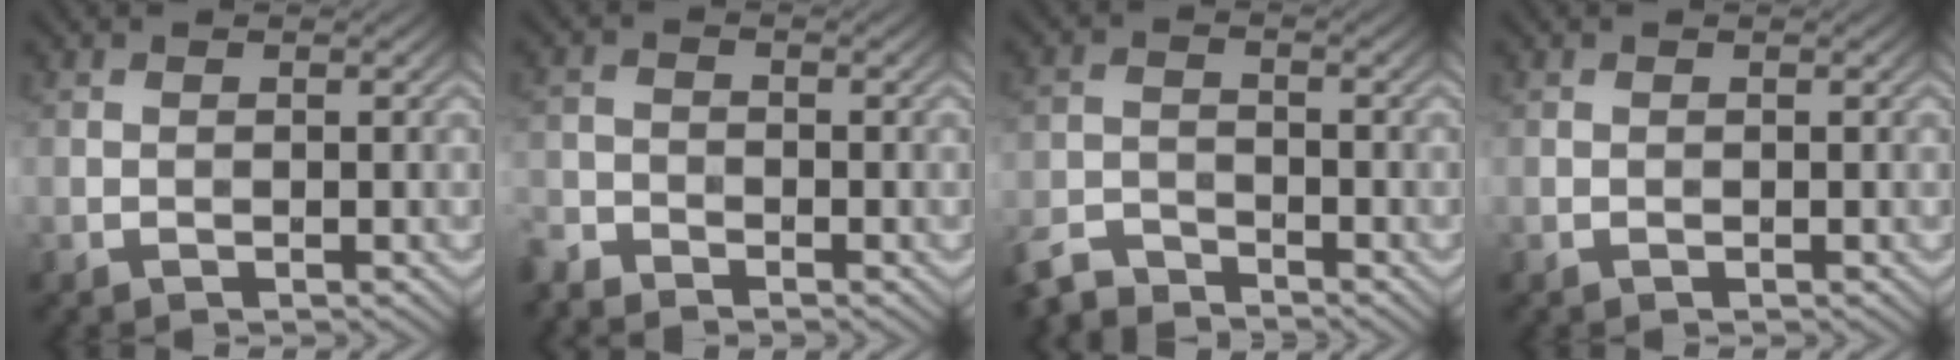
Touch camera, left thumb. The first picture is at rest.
{"total": 3.0, "force": [-2.9, 0.7, 0.5], "torque": [-0.013, -0.009, -0.073]}
{"total": 4.8, "force": [-4.4, 1.2, 1.3], "torque": [-0.025, -0.007, -0.099]}
{"total": 0.0}